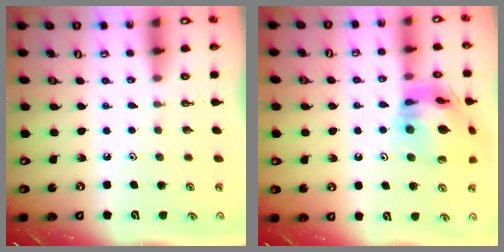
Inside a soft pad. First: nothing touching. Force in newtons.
{"total": 17.8, "press": 17.7, "slide": 2.3}